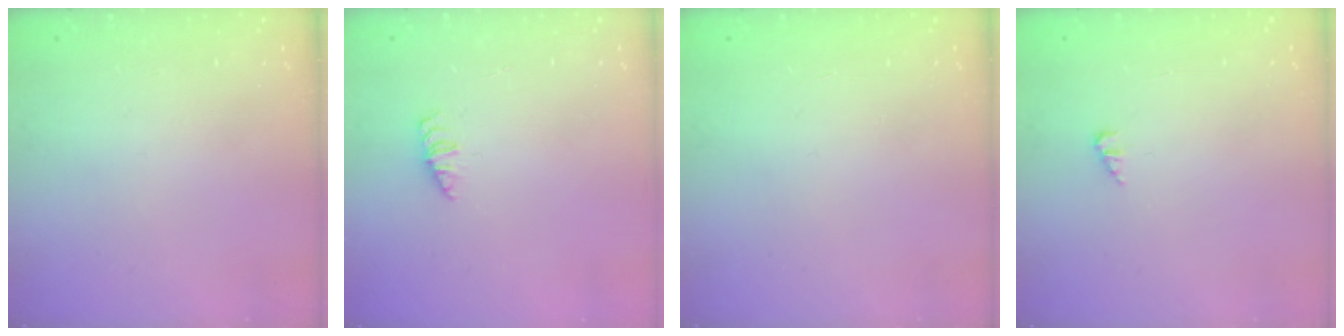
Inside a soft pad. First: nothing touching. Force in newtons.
{"total": 1.4, "press": 1.3, "slide": 0.3}
{"total": 0.0}
{"total": 0.9, "press": 0.9, "slide": 0.2}